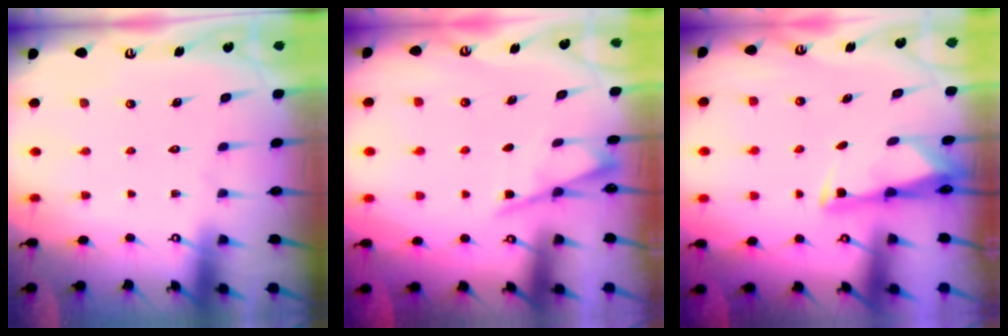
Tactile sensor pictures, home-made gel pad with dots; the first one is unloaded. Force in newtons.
{"total": 4.7, "press": 4.7, "slide": 0.7}
{"total": 2.6, "press": 2.6, "slide": 0.4}